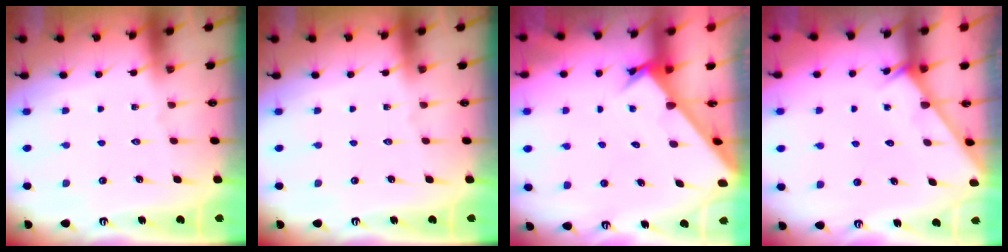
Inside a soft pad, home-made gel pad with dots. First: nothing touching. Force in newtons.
{"total": 0.0}
{"total": 2.6, "press": 2.6, "slide": 0.3}
{"total": 2.9, "press": 2.9, "slide": 0.1}